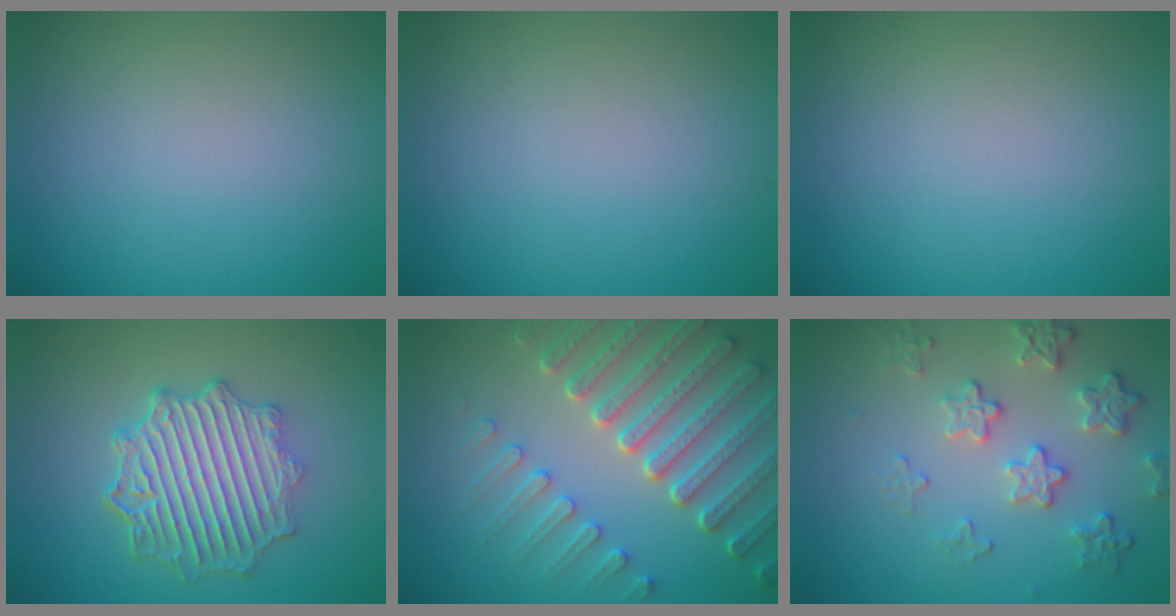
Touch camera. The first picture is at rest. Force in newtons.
{"total": 0.0}
{"total": 0.0}
{"total": 6.4, "press": 5.3, "slide": 3.5}
{"total": 7.5, "press": 5.8, "slide": 4.7}
{"total": 4.1, "press": 3.3, "slide": 2.5}